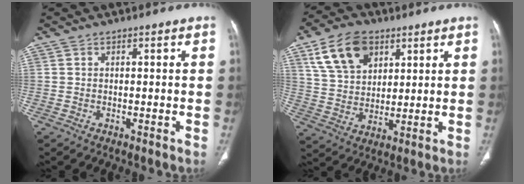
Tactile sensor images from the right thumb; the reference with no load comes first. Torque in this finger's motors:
{"motor_torque": [-0.04, 2.88, 1.13, -0.02, 0.11]}